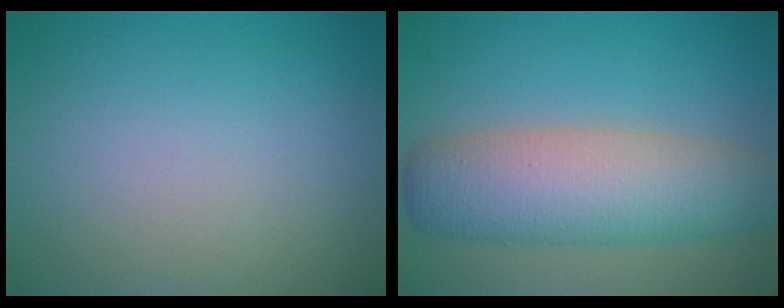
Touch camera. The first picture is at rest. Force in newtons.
{"total": 7.8, "press": 7.8, "slide": 0.1}